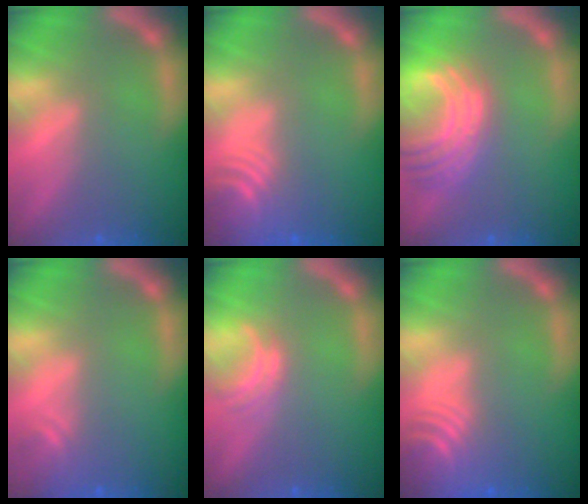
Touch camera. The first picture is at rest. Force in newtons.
{"total": 6.5}
{"total": 8.5}
{"total": 1.9}
{"total": 2.0}
{"total": 8.0}